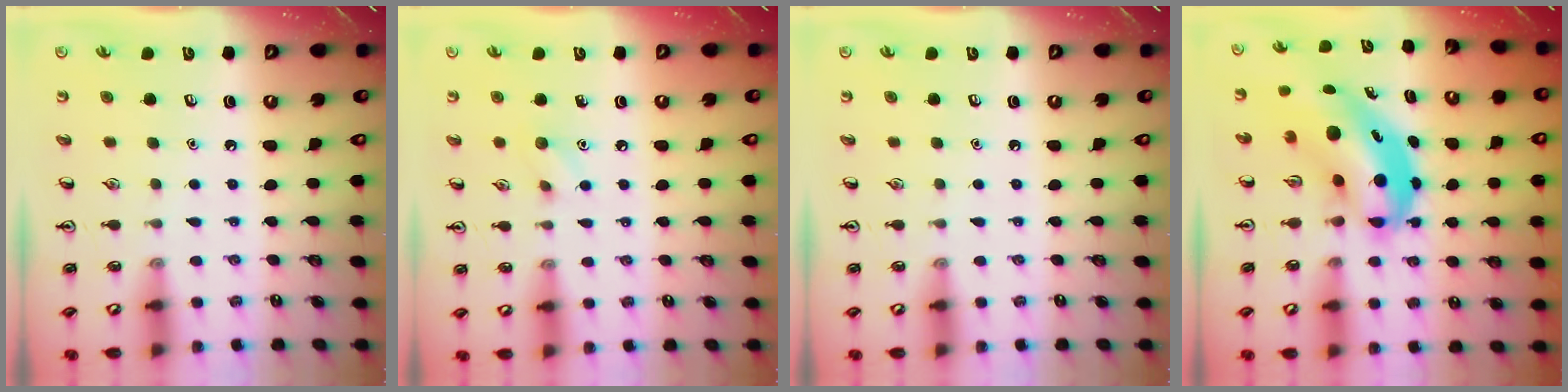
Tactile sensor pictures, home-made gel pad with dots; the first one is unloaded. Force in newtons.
{"total": 6.0, "press": 5.7, "slide": 1.6}
{"total": 0.0}
{"total": 8.1, "press": 7.7, "slide": 2.2}